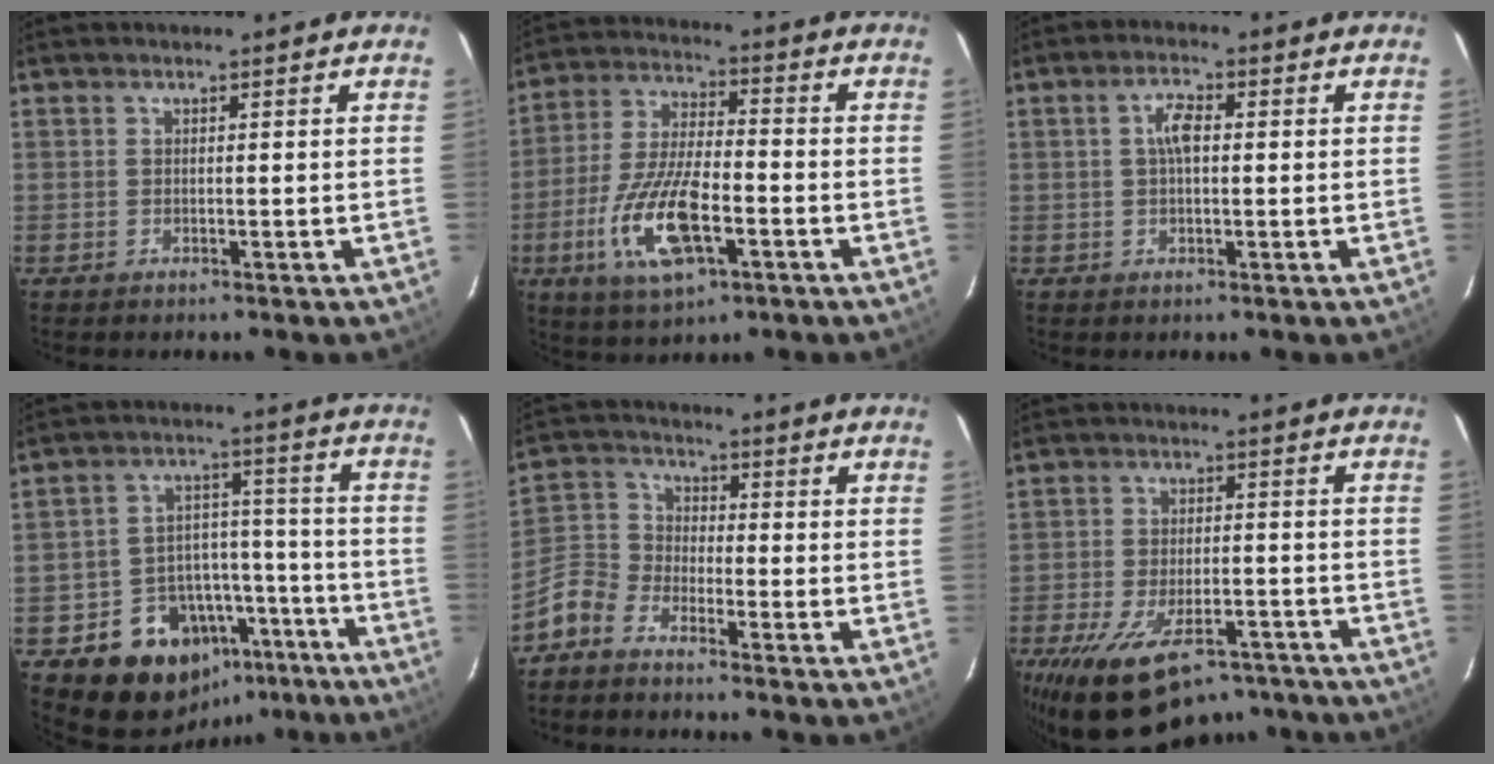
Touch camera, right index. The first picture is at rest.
{"total": 15.2, "force": [-5.5, 5.7, 13.0], "torque": [-0.279, -0.013, -0.100]}
{"total": 3.7, "force": [0.4, 1.6, 3.3], "torque": [-0.065, 0.011, 0.007]}
{"total": 16.4, "force": [-10.8, 11.3, 5.0], "torque": [-0.105, 0.064, -0.133]}
{"total": 7.0, "force": [-5.2, 3.9, 2.8], "torque": [-0.069, 0.014, -0.123]}
{"total": 17.5, "force": [-12.6, 8.0, 9.1], "torque": [-0.185, -0.018, -0.186]}